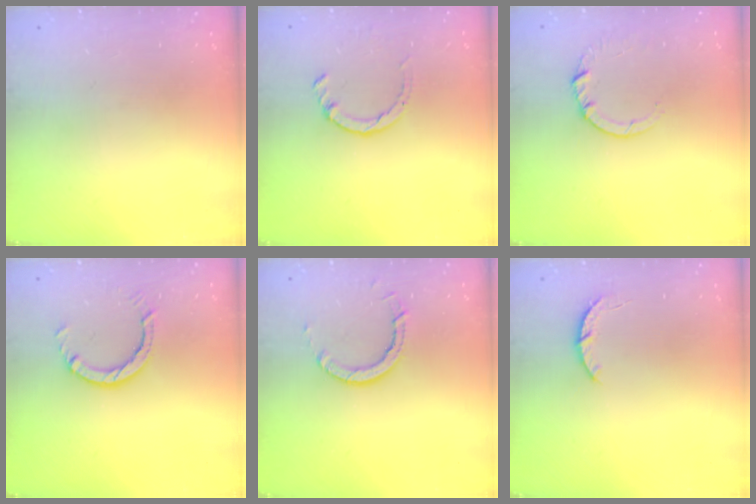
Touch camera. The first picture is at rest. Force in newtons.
{"total": 1.4, "press": 1.4, "slide": 0.3}
{"total": 3.7, "press": 3.7, "slide": 0.5}
{"total": 3.1, "press": 3.0, "slide": 0.5}
{"total": 5.4, "press": 5.4, "slide": 0.5}
{"total": 3.0, "press": 3.0, "slide": 0.5}